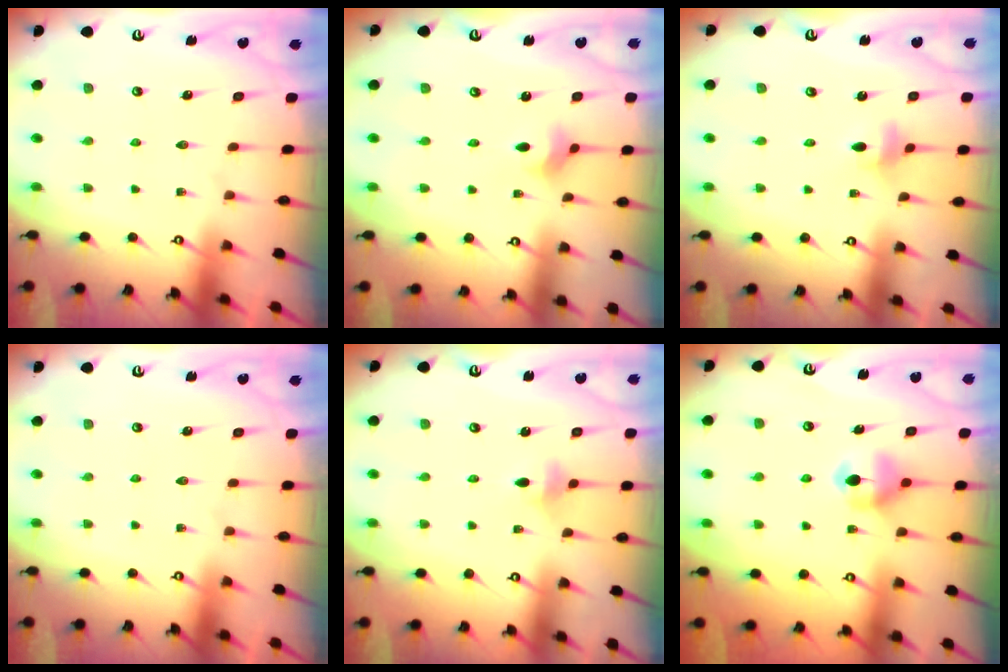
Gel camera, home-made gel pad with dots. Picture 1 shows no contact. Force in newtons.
{"total": 2.5, "press": 2.4, "slide": 0.5}
{"total": 3.7, "press": 3.7, "slide": 0.4}
{"total": 0.0}
{"total": 3.4, "press": 3.4, "slide": 0.7}
{"total": 6.5, "press": 6.5, "slide": 0.7}